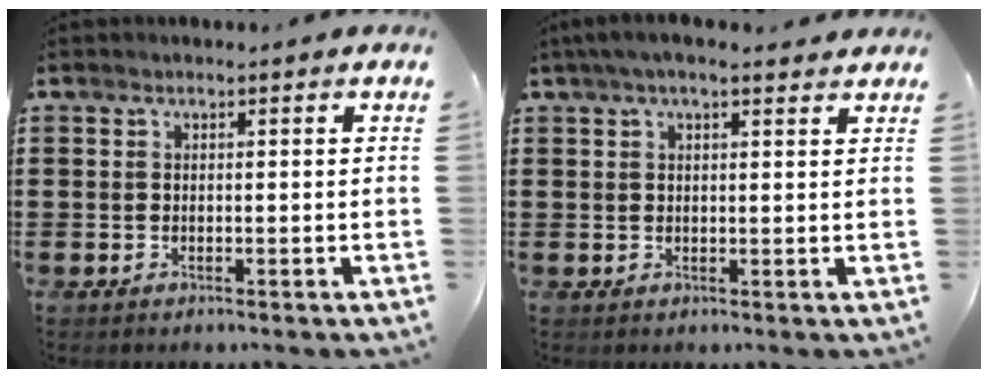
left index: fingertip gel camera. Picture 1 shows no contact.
{"total": 3.2, "force": [2.3, 0.7, 2.2], "torque": [-0.047, 0.006, 0.042]}